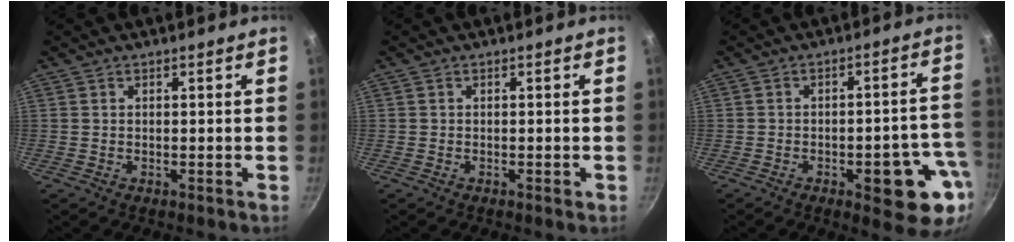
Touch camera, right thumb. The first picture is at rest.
{"total": 0.6, "force": [-0.3, 0.3, 0.4], "torque": [-0.004, 0.003, -0.005]}
{"total": 12.7, "force": [-4.5, 4.8, 10.8], "torque": [-0.092, 0.029, -0.055]}